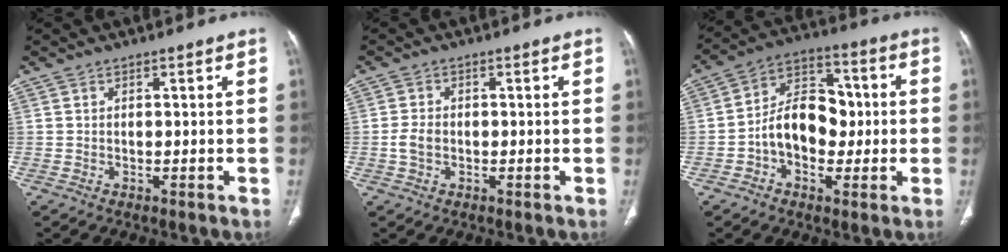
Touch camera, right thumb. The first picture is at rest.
{"total": 2.8, "force": [-0.5, 2.0, 1.9], "torque": [-0.041, 0.008, -0.011]}
{"total": 12.6, "force": [-1.2, 9.0, 8.8], "torque": [-0.107, 0.040, -0.029]}